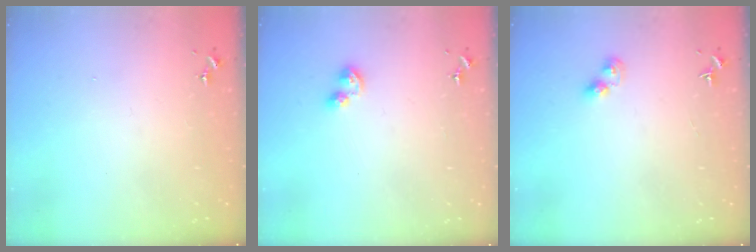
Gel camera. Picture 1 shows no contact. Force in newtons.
{"total": 6.6, "press": 6.6, "slide": 0.8}
{"total": 4.6, "press": 4.6, "slide": 0.2}